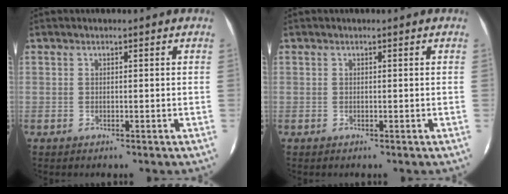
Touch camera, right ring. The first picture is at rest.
{"total": 0.0}